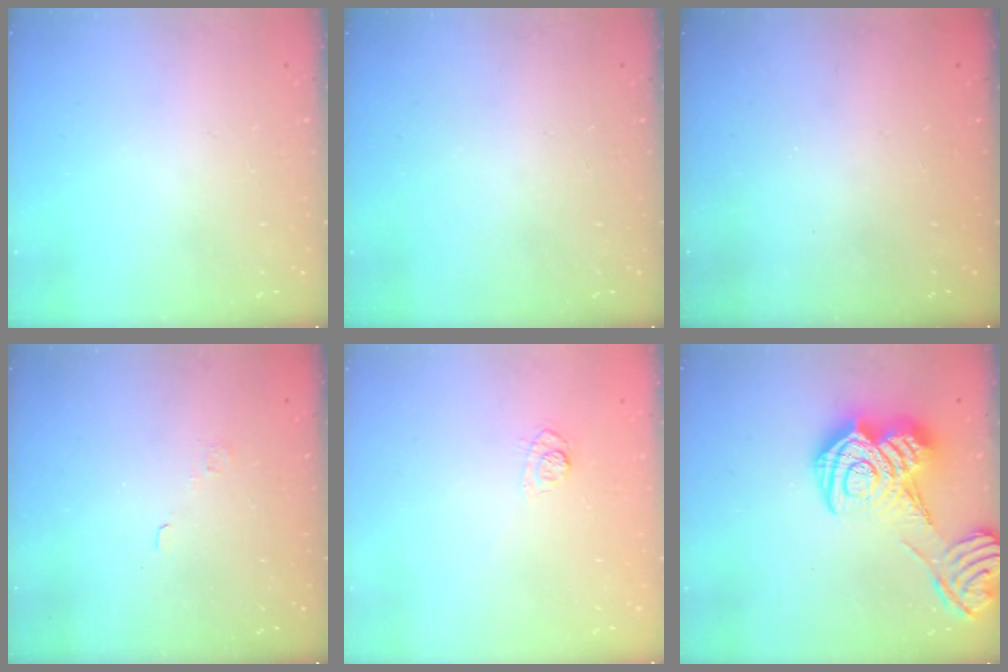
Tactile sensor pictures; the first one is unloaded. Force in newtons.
{"total": 0.0}
{"total": 2.3, "press": 2.2, "slide": 0.8}
{"total": 3.4, "press": 3.3, "slide": 0.9}
{"total": 7.2, "press": 7.1, "slide": 1.5}
{"total": 20.2, "press": 20.1, "slide": 1.2}